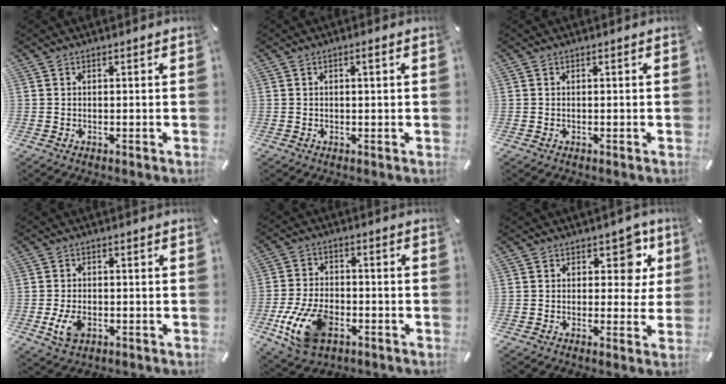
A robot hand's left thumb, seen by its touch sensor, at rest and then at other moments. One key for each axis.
{"total": 1.3, "fx": 0.2, "fy": 0.3, "fz": 1.3, "tx": -0.023, "ty": 0.001, "tz": 0.002}
{"total": 0.0}
{"total": 5.4, "fx": -1.7, "fy": 3.5, "fz": 3.8, "tx": -0.095, "ty": -0.002, "tz": -0.036}
{"total": 13.3, "fx": -5.1, "fy": 8.2, "fz": 9.1, "tx": -0.193, "ty": 0.009, "tz": -0.091}
{"total": 8.7, "fx": 3.3, "fy": 5.5, "fz": 5.8, "tx": -0.051, "ty": -0.013, "tz": 0.049}